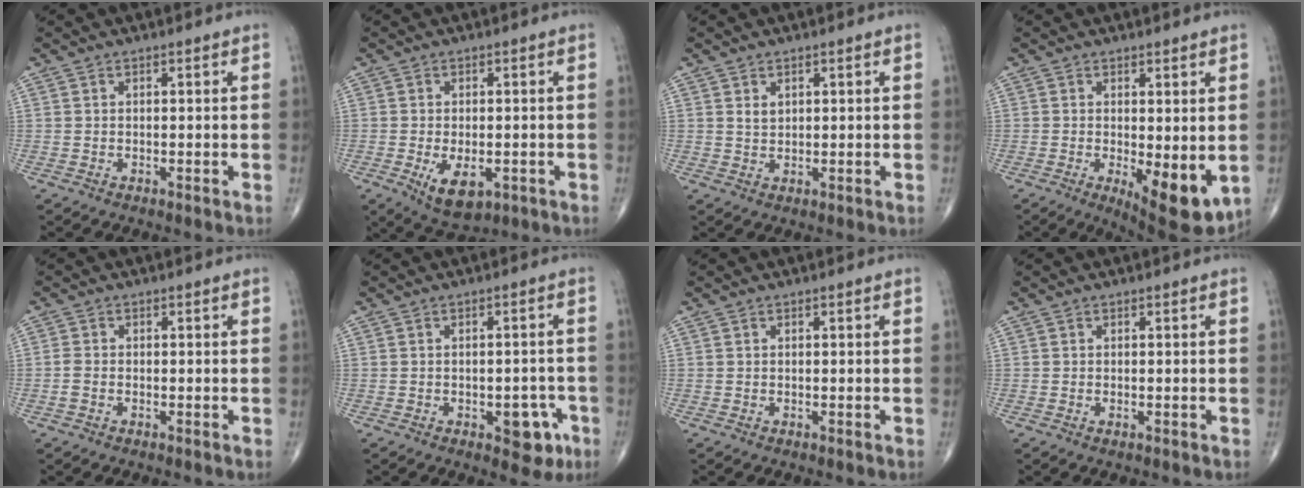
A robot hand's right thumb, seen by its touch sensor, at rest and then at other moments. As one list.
[{"total": 7.0, "force": [-2.1, 3.7, 5.6], "torque": [-0.088, -0.008, -0.022]}, {"total": 1.7, "force": [0.8, 1.1, 1.0], "torque": [-0.013, -0.005, 0.018]}, {"total": 9.9, "force": [-1.7, 3.5, 9.2], "torque": [-0.119, -0.025, -0.013]}, {"total": 1.8, "force": [-0.6, 1.1, 1.2], "torque": [-0.033, 0.006, -0.012]}, {"total": 6.2, "force": [-2.6, 3.3, 4.5], "torque": [-0.030, 0.016, -0.027]}, {"total": 0.0}, {"total": 0.5, "force": [-0.1, 0.2, 0.5], "torque": [-0.009, 0.001, -0.001]}]